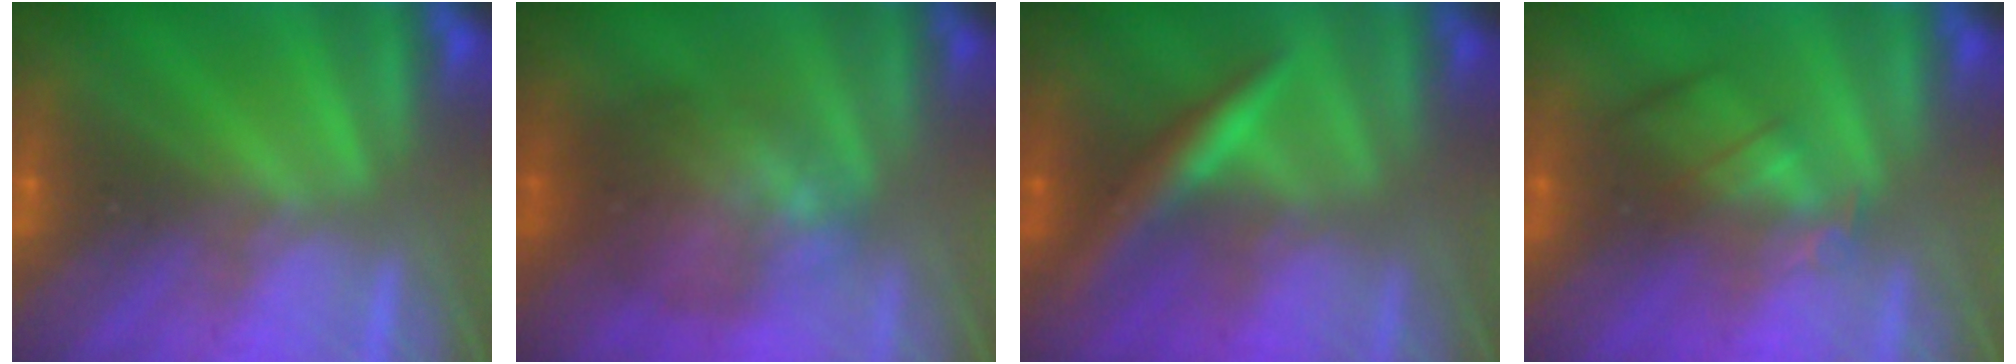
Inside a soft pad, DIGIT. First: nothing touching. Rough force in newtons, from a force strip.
{"total": 7.4}
{"total": 2.4}
{"total": 2.4}